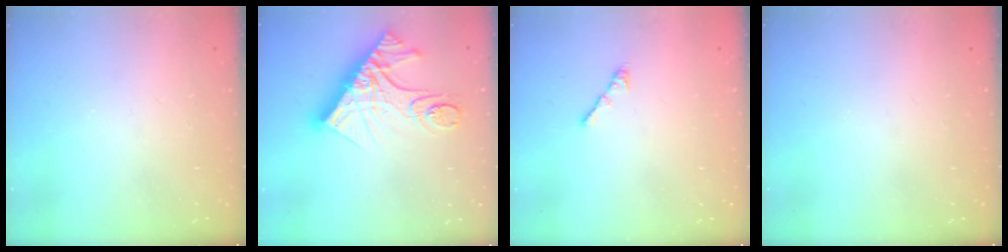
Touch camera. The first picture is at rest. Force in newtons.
{"total": 17.1, "press": 17.1, "slide": 1.4}
{"total": 3.0, "press": 2.9, "slide": 0.8}
{"total": 0.0}